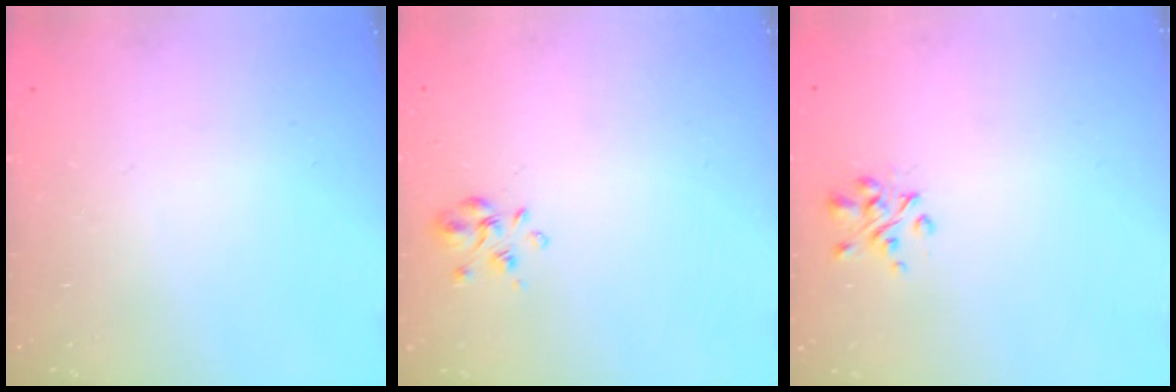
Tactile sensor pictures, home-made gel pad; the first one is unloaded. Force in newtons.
{"total": 3.3, "press": 3.2, "slide": 1.0}
{"total": 2.9, "press": 2.6, "slide": 1.2}